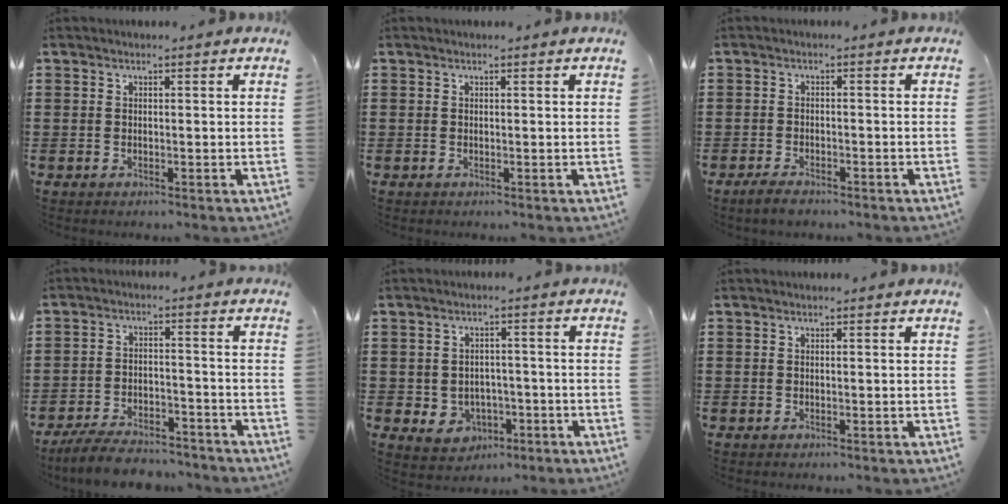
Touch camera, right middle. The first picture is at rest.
{"total": 0.0}
{"total": 2.0, "force": [-1.6, 0.5, 1.1], "torque": [-0.028, -0.002, -0.033]}
{"total": 6.5, "force": [-6.0, 1.1, 2.1], "torque": [-0.042, 0.006, -0.115]}
{"total": 2.9, "force": [-1.2, 2.5, 1.0], "torque": [-0.030, 0.002, -0.027]}
{"total": 0.0}